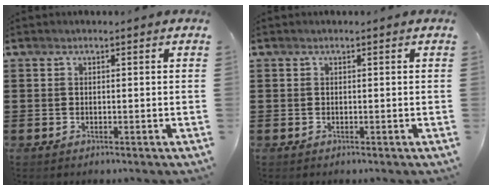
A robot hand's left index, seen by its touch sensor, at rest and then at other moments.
{"total": 0.0}